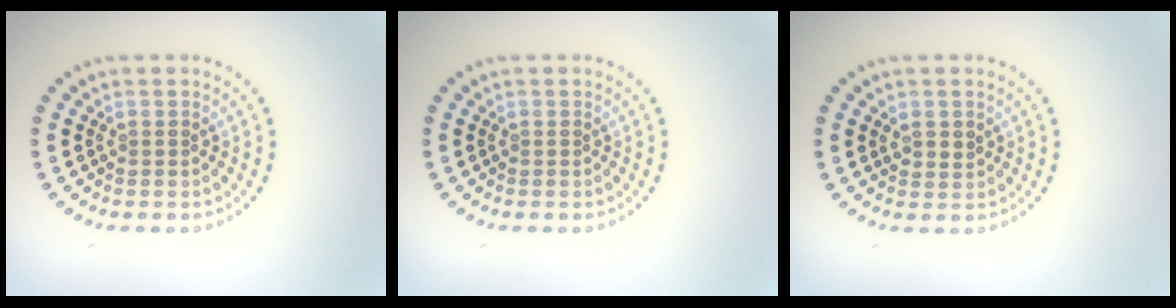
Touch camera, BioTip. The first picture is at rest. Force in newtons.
{"total": 0.0}
{"total": 1.4, "press": 1.2, "slide": 0.7}